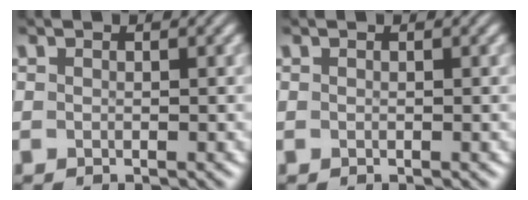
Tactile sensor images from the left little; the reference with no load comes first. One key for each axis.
{"total": 0.0}